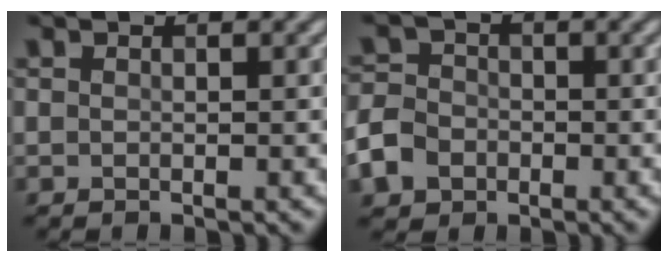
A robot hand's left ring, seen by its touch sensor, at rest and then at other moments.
{"total": 4.3, "force": [-1.8, 3.5, 1.7], "torque": [-0.031, -0.008, -0.044]}